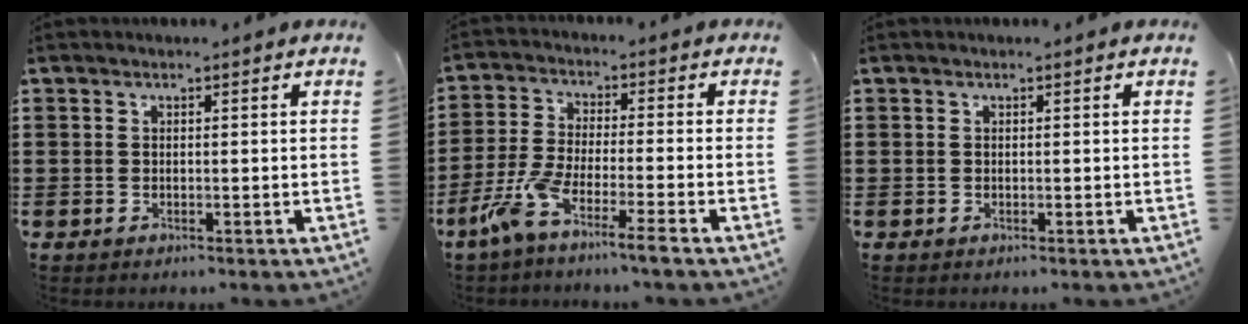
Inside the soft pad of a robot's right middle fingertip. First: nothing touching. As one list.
[{"total": 6.9, "force": [-5.4, -0.3, 4.3], "torque": [-0.111, -0.019, -0.110]}, {"total": 0.0}]